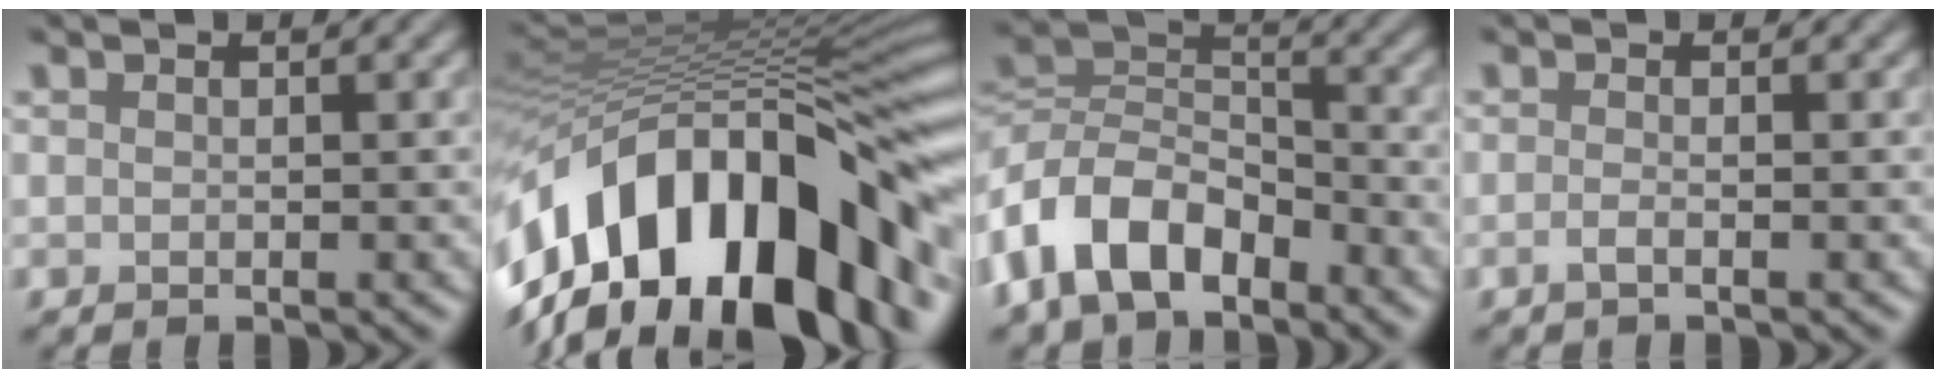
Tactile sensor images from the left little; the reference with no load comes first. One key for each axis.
{"total": 18.0, "fx": -6.5, "fy": 9.2, "fz": 14.0, "tx": -0.213, "ty": 0.010, "tz": -0.106}
{"total": 8.4, "fx": -4.6, "fy": 4.9, "fz": 5.1, "tx": -0.095, "ty": 0.008, "tz": -0.102}
{"total": 0.9, "fx": -0.4, "fy": 0.2, "fz": 0.7, "tx": -0.015, "ty": -0.001, "tz": -0.011}